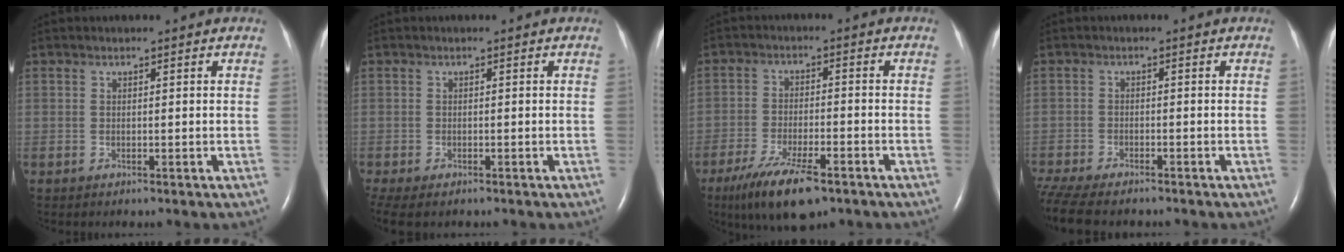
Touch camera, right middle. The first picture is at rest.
{"total": 6.6, "force": [-4.7, 2.9, 3.6], "torque": [-0.076, -0.014, -0.070]}
{"total": 9.8, "force": [-6.5, 2.4, 7.0], "torque": [-0.132, -0.018, -0.108]}
{"total": 12.3, "force": [-10.1, 3.7, 5.9], "torque": [-0.142, -0.017, -0.151]}